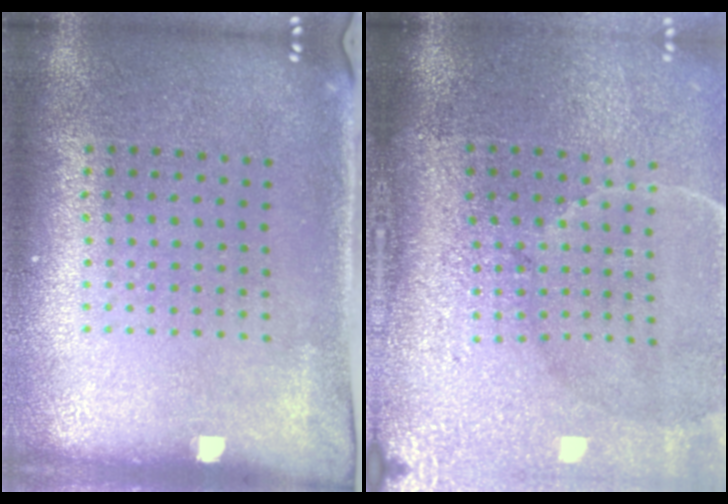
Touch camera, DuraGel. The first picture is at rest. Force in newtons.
{"total": 4.6, "press": 3.9, "slide": 2.4}